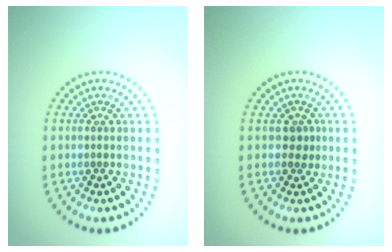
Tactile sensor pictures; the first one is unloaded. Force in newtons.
{"total": 1.2, "press": 1.0, "slide": 0.7}